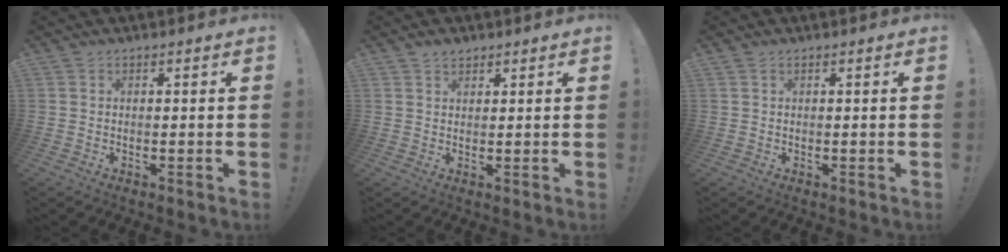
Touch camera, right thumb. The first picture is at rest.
{"total": 2.2, "force": [1.7, 1.3, 0.6], "torque": [-0.004, -0.009, 0.030]}
{"total": 0.0}